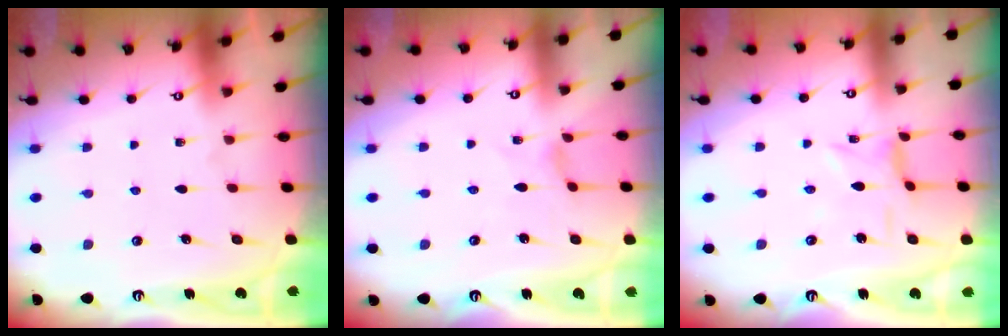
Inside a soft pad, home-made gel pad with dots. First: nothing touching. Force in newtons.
{"total": 0.0}
{"total": 0.6, "press": 0.5, "slide": 0.3}